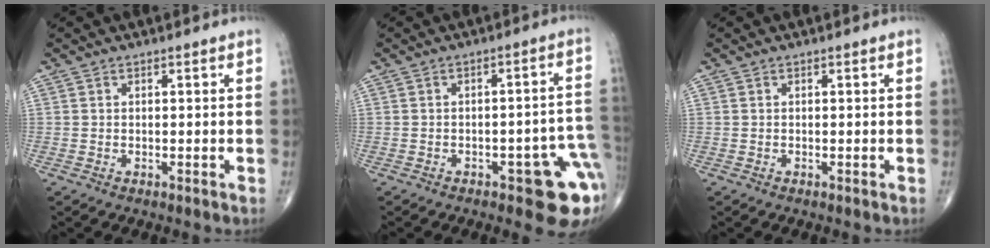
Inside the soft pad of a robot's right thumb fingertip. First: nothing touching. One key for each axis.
{"total": 11.3, "fx": -4.4, "fy": 3.9, "fz": 9.6, "tx": -0.082, "ty": 0.026, "tz": -0.046}
{"total": 0.0}